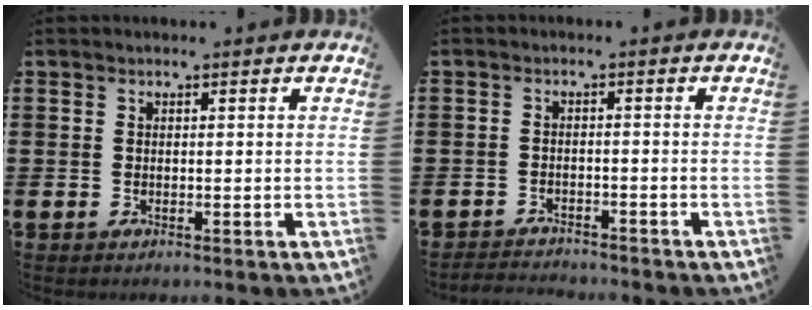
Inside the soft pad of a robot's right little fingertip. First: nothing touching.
{"total": 2.1, "force": [-2.1, 0.0, -0.3], "torque": [-0.004, 0.002, -0.046]}